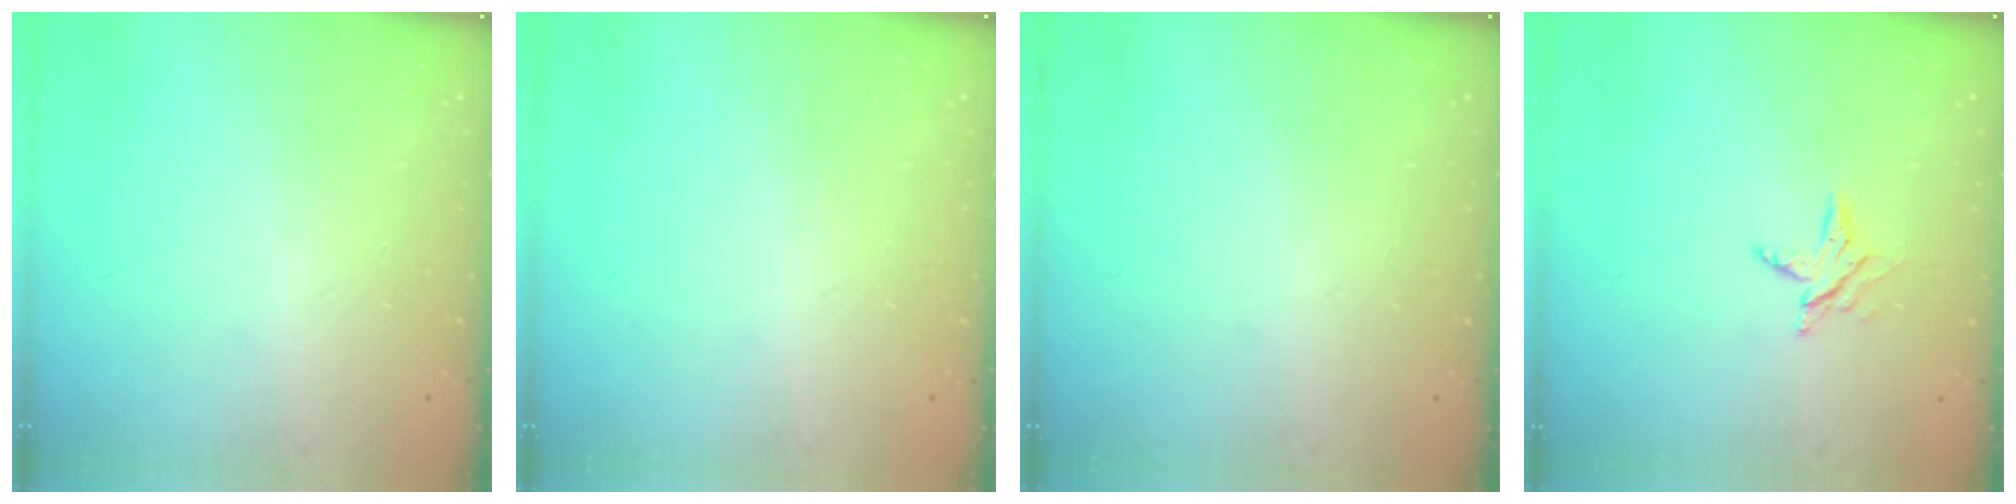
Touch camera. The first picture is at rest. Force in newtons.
{"total": 0.0}
{"total": 0.0}
{"total": 5.9, "press": 5.9, "slide": 0.5}